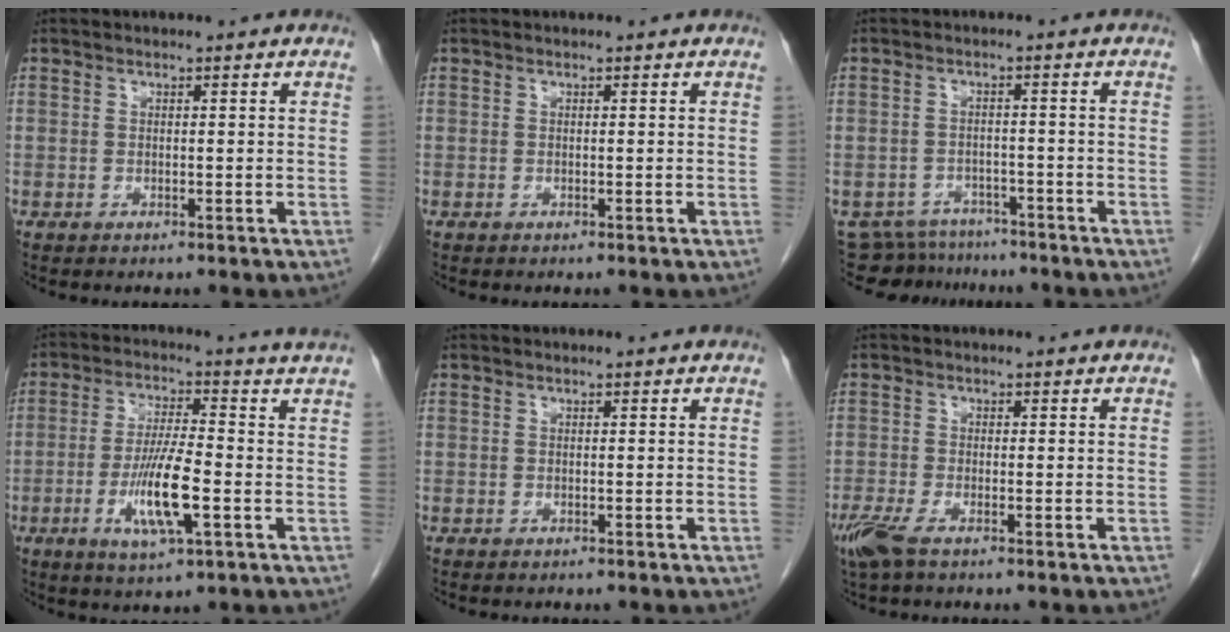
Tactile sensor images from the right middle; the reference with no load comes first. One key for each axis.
{"total": 0.0}
{"total": 7.7, "fx": -7.1, "fy": 3.0, "fz": -0.2, "tx": 0.002, "ty": 0.006, "tz": -0.097}
{"total": 9.0, "fx": -1.6, "fy": -0.3, "fz": 8.9, "tx": -0.172, "ty": -0.007, "tz": -0.027}
{"total": 0.0}
{"total": 3.8, "fx": -2.4, "fy": 0.9, "fz": 2.8, "tx": -0.064, "ty": -0.011, "tz": -0.047}